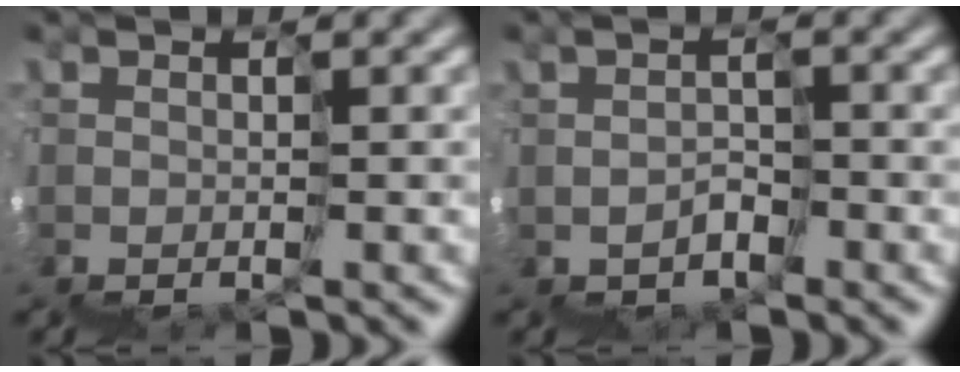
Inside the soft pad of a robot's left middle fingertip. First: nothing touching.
{"total": 2.1, "force": [-0.5, -0.7, -1.9], "torque": [0.023, 0.017, -0.025]}